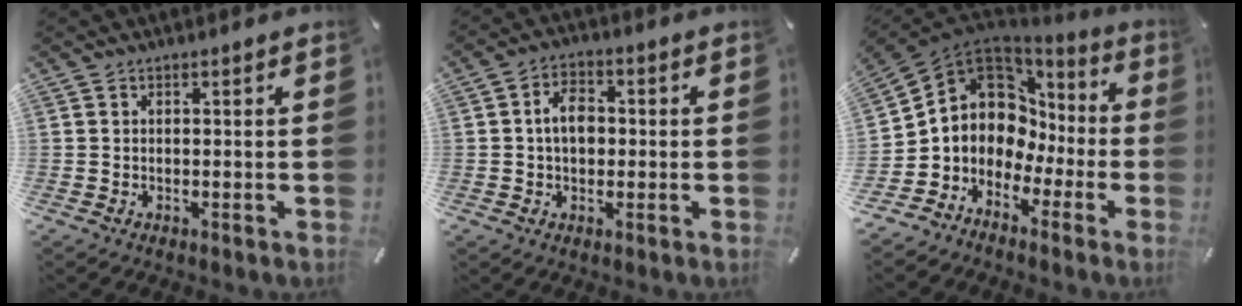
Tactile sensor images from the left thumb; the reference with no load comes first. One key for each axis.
{"total": 6.4, "fx": 0.1, "fy": 4.5, "fz": 4.6, "tx": -0.078, "ty": 0.005, "tz": -0.003}
{"total": 8.5, "fx": 1.9, "fy": 8.1, "fz": 2.1, "tx": -0.065, "ty": -0.040, "tz": 0.040}